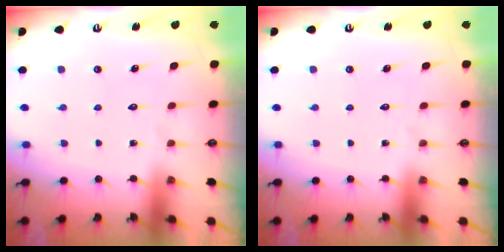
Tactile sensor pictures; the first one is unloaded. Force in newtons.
{"total": 0.0}